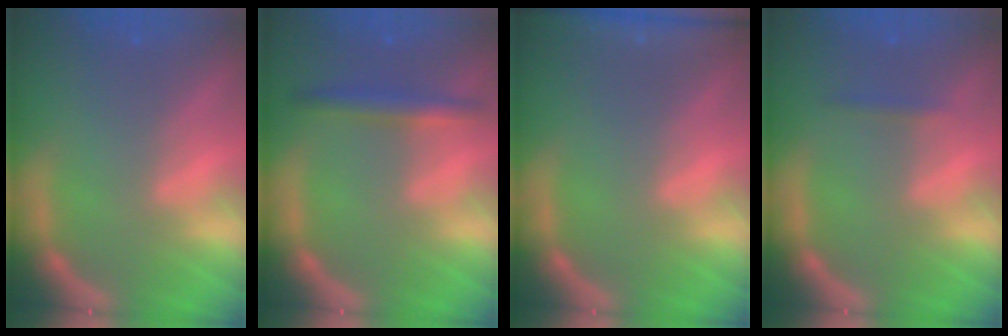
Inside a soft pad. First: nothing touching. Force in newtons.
{"total": 3.0}
{"total": 6.5}
{"total": 0.9}